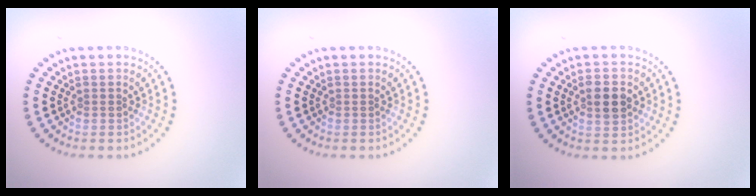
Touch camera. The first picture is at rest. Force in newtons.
{"total": 0.0}
{"total": 3.0, "press": 3.0, "slide": 0.1}